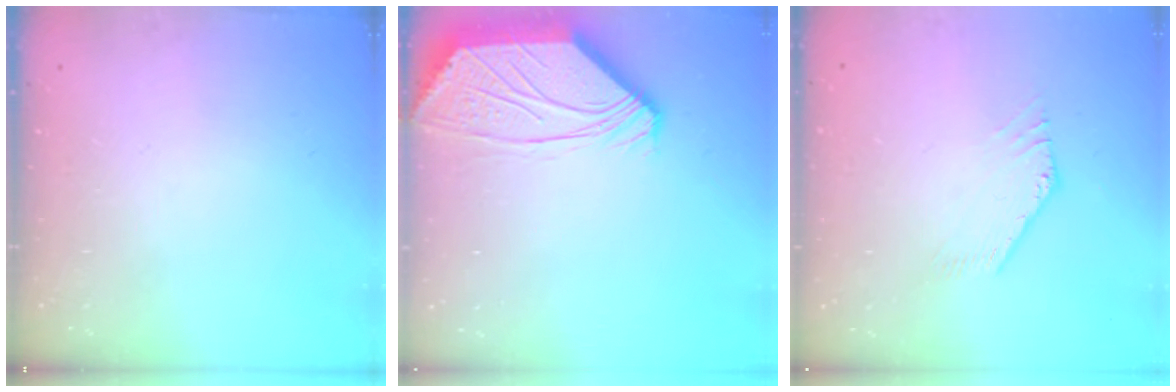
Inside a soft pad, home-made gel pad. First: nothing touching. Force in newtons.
{"total": 8.5, "press": 8.4, "slide": 0.8}
{"total": 0.8, "press": 0.7, "slide": 0.4}